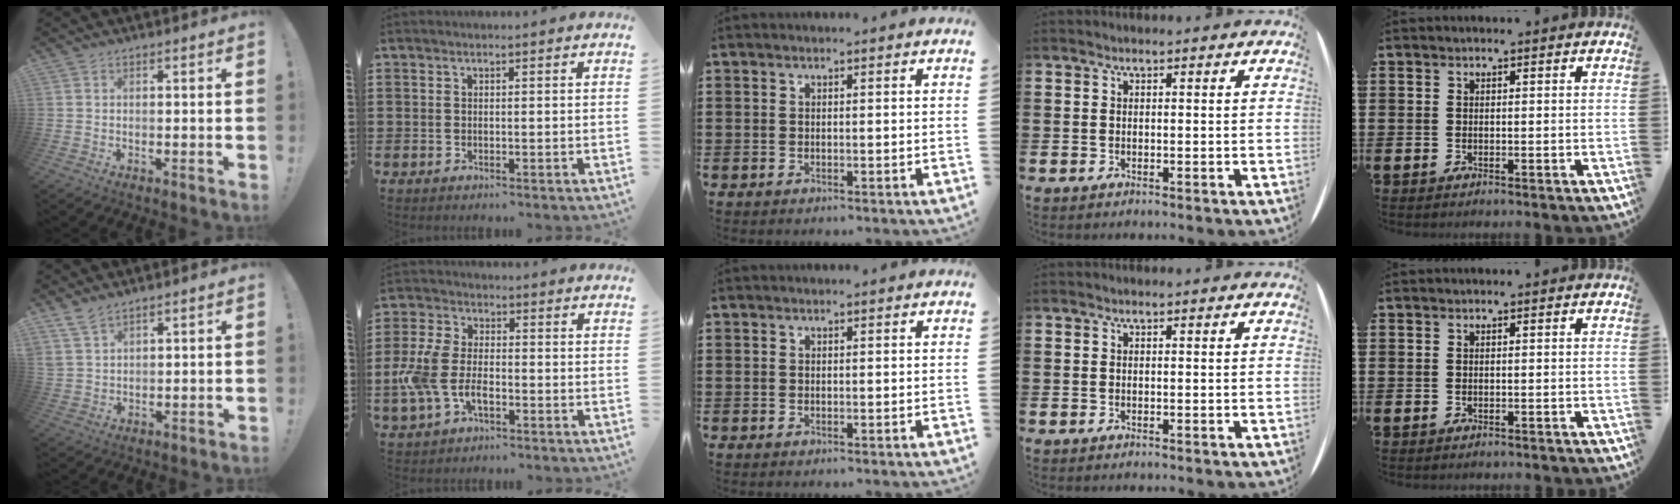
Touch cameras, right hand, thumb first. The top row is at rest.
{"thumb": {"total": 5.4, "force": [4.4, 1.9, 2.4], "torque": [-0.050, -0.020, 0.086]}, "index": {"total": 7.0, "force": [-2.6, 3.8, 5.3], "torque": [-0.148, -0.007, -0.059]}}